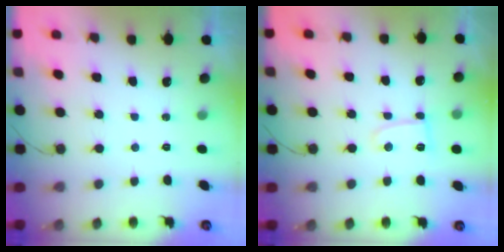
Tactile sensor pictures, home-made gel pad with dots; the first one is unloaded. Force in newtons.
{"total": 6.7, "press": 6.7, "slide": 0.6}